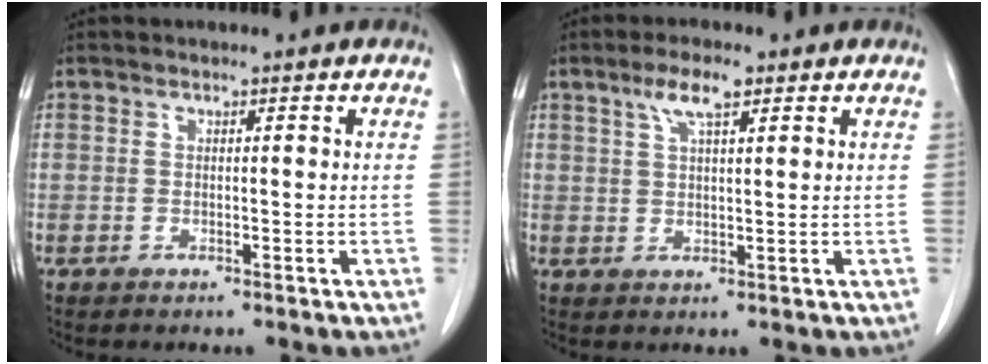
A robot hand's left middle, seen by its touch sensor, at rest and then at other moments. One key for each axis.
{"total": 4.4, "fx": 2.6, "fy": 0.8, "fz": 3.4, "tx": -0.070, "ty": 0.008, "tz": 0.050}